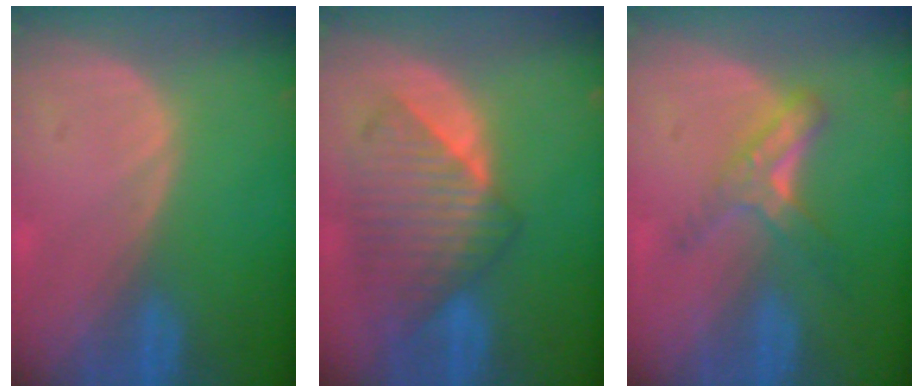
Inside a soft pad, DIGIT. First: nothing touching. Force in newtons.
{"total": 8.7, "press": 8.1, "slide": 3.1}
{"total": 5.5, "press": 4.9, "slide": 2.6}